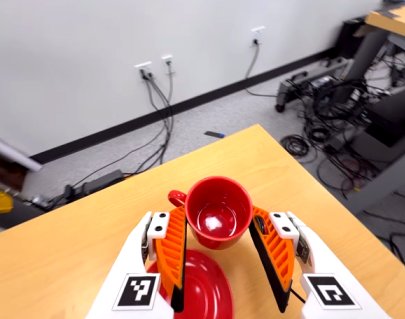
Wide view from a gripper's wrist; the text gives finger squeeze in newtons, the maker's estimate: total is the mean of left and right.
{"total": 0.9, "left": 1.7, "right": 0.0}